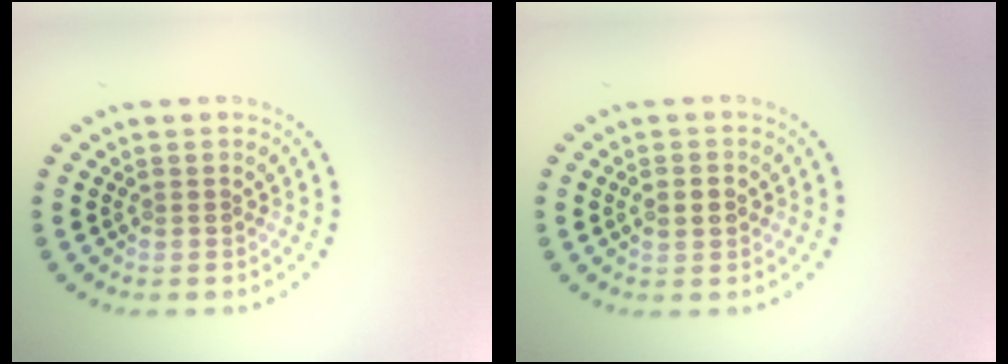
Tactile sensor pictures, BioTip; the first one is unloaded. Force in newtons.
{"total": 2.1, "press": 2.1, "slide": 0.1}